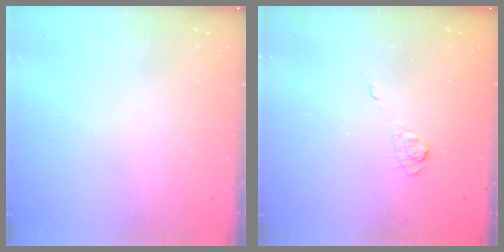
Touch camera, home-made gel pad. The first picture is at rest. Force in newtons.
{"total": 3.2, "press": 2.8, "slide": 1.5}